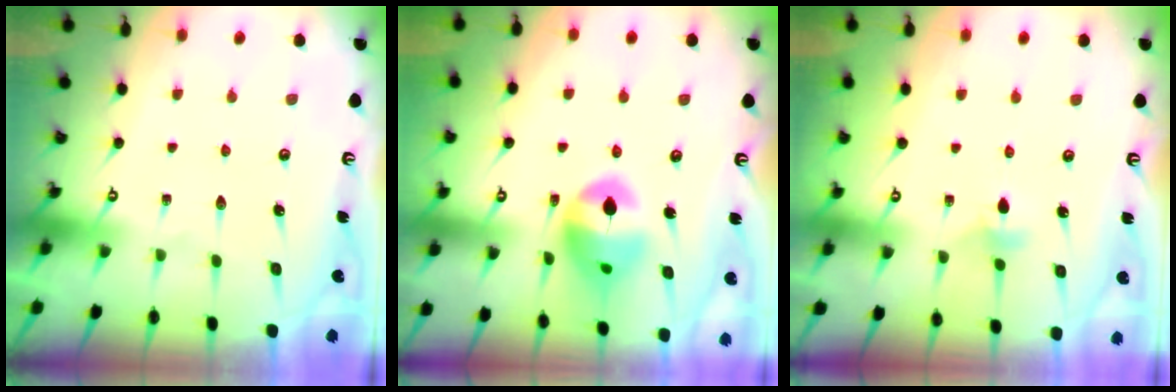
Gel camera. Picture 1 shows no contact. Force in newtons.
{"total": 13.8, "press": 13.6, "slide": 2.1}
{"total": 5.2, "press": 5.1, "slide": 0.8}